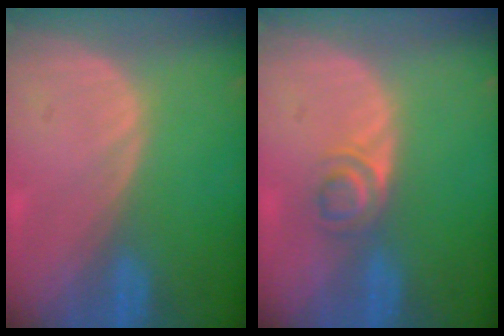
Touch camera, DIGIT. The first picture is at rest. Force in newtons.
{"total": 3.1, "press": 2.9, "slide": 0.8}